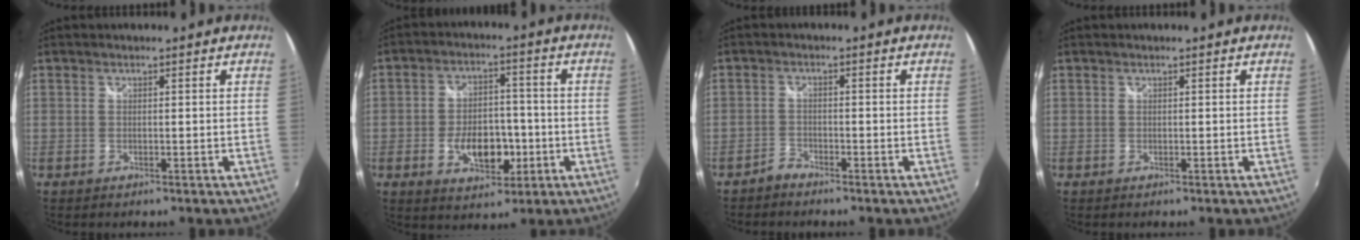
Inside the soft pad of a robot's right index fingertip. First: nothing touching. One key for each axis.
{"total": 10.3, "fx": -3.0, "fy": 6.4, "fz": 7.5, "tx": -0.142, "ty": 0.008, "tz": -0.037}
{"total": 2.0, "fx": -1.9, "fy": 0.6, "fz": 0.2, "tx": -0.009, "ty": 0.002, "tz": -0.040}
{"total": 0.0}